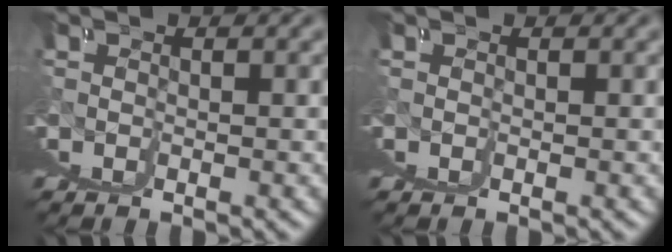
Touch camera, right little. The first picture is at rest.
{"total": 0.0}